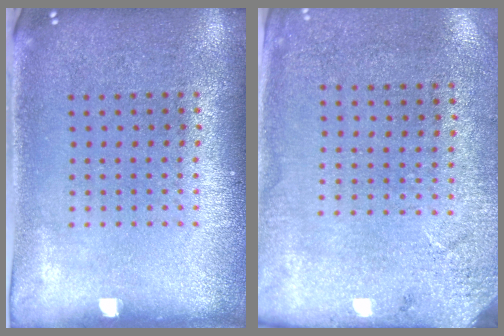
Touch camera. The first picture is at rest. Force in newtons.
{"total": 2.7, "press": 2.2, "slide": 1.5}